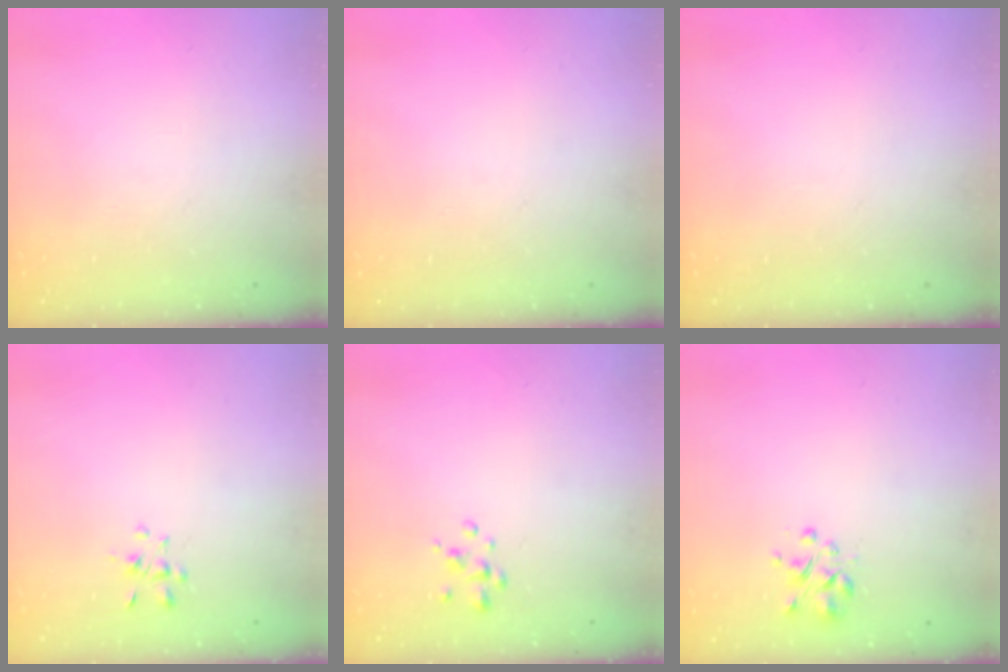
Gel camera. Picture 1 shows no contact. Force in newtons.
{"total": 0.0}
{"total": 0.0}
{"total": 2.6, "press": 2.5, "slide": 0.7}
{"total": 2.2, "press": 2.1, "slide": 0.4}
{"total": 2.3, "press": 2.2, "slide": 0.4}